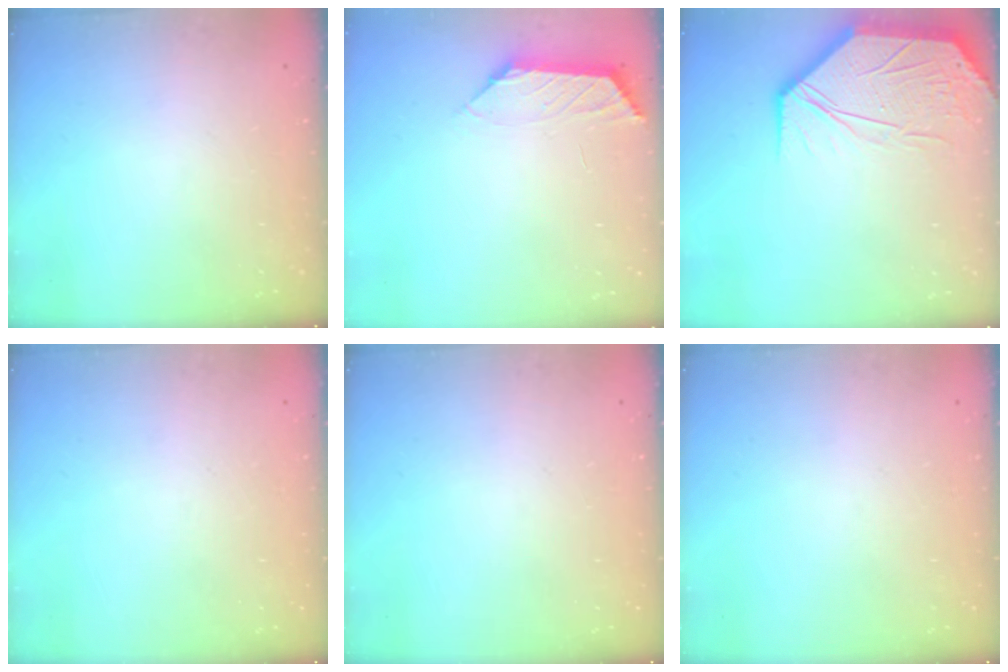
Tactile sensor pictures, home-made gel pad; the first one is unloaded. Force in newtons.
{"total": 1.5, "press": 1.5, "slide": 0.5}
{"total": 13.6, "press": 13.5, "slide": 1.2}
{"total": 0.0}
{"total": 0.0}
{"total": 0.0}